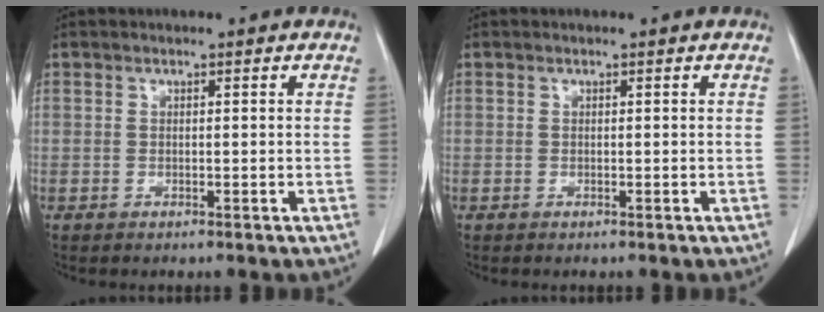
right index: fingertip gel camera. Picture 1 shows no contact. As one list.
[{"total": 0.0}]